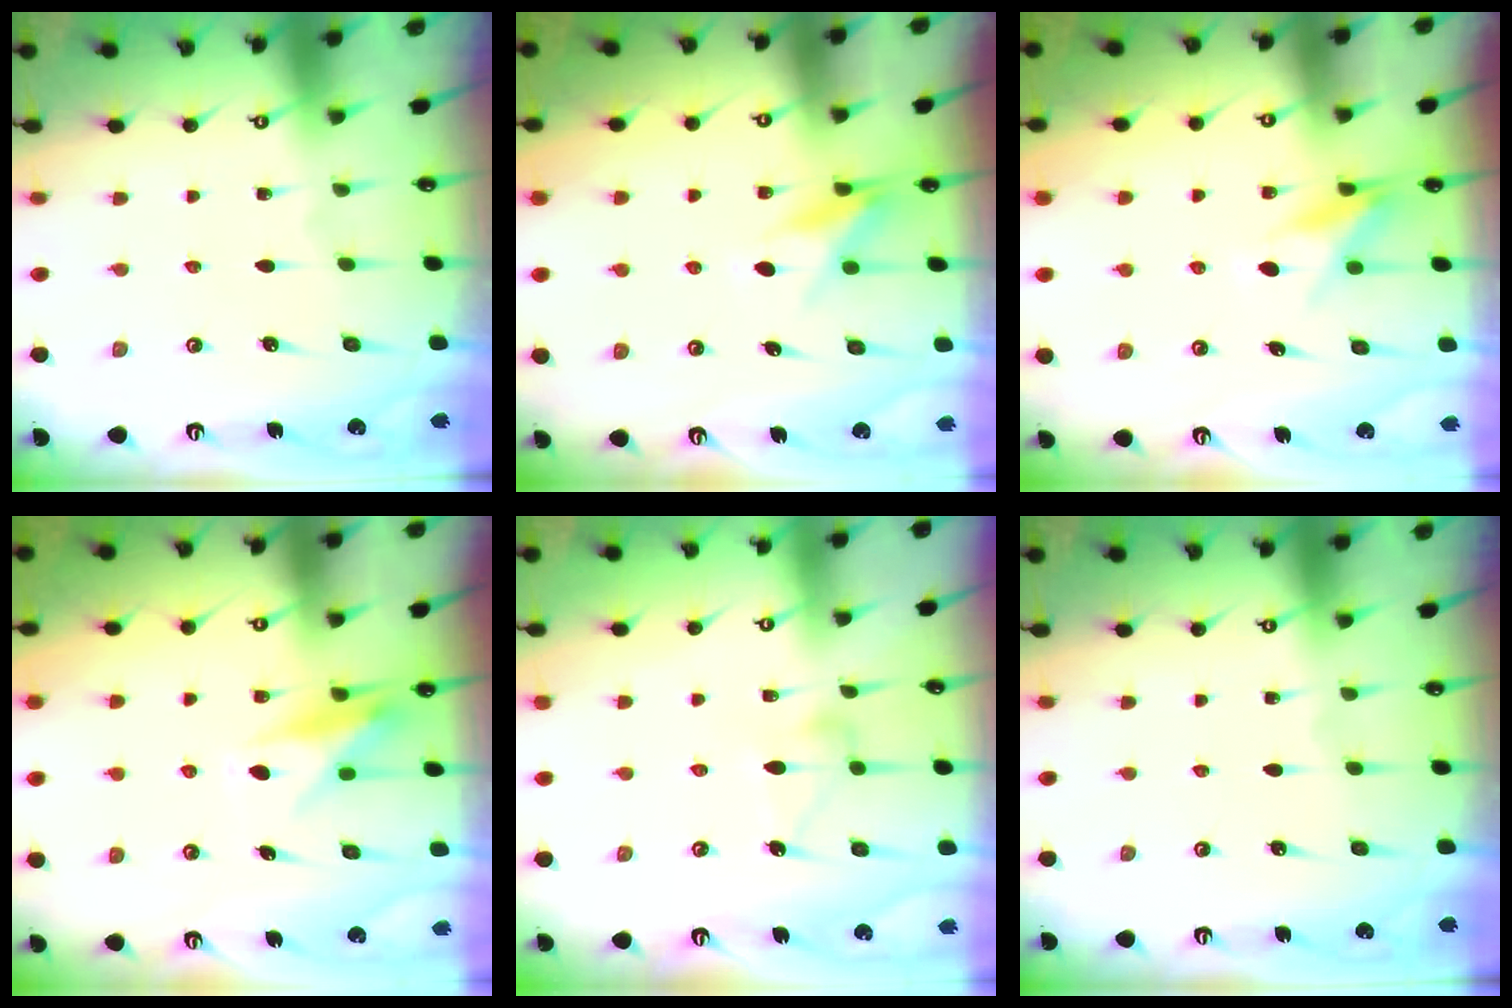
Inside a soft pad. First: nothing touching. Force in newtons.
{"total": 8.5, "press": 8.5, "slide": 1.0}
{"total": 8.5, "press": 8.5, "slide": 1.0}
{"total": 8.8, "press": 8.7, "slide": 0.4}
{"total": 7.9, "press": 7.9, "slide": 0.2}
{"total": 0.0}